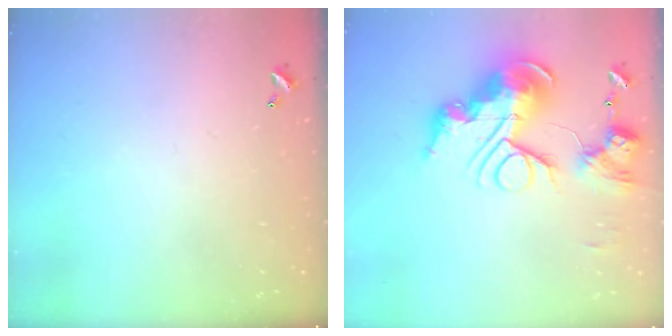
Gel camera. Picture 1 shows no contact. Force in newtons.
{"total": 0.7, "press": 0.7, "slide": 0.0}